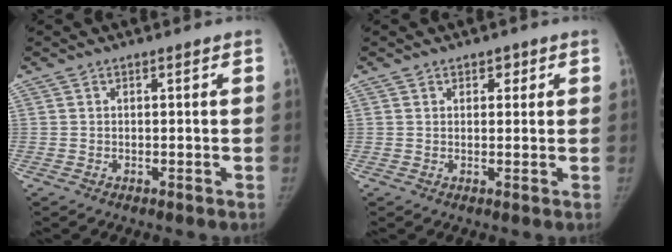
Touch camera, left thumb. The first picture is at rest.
{"total": 1.9, "force": [1.0, 1.4, 0.8], "torque": [0.007, -0.003, 0.010]}